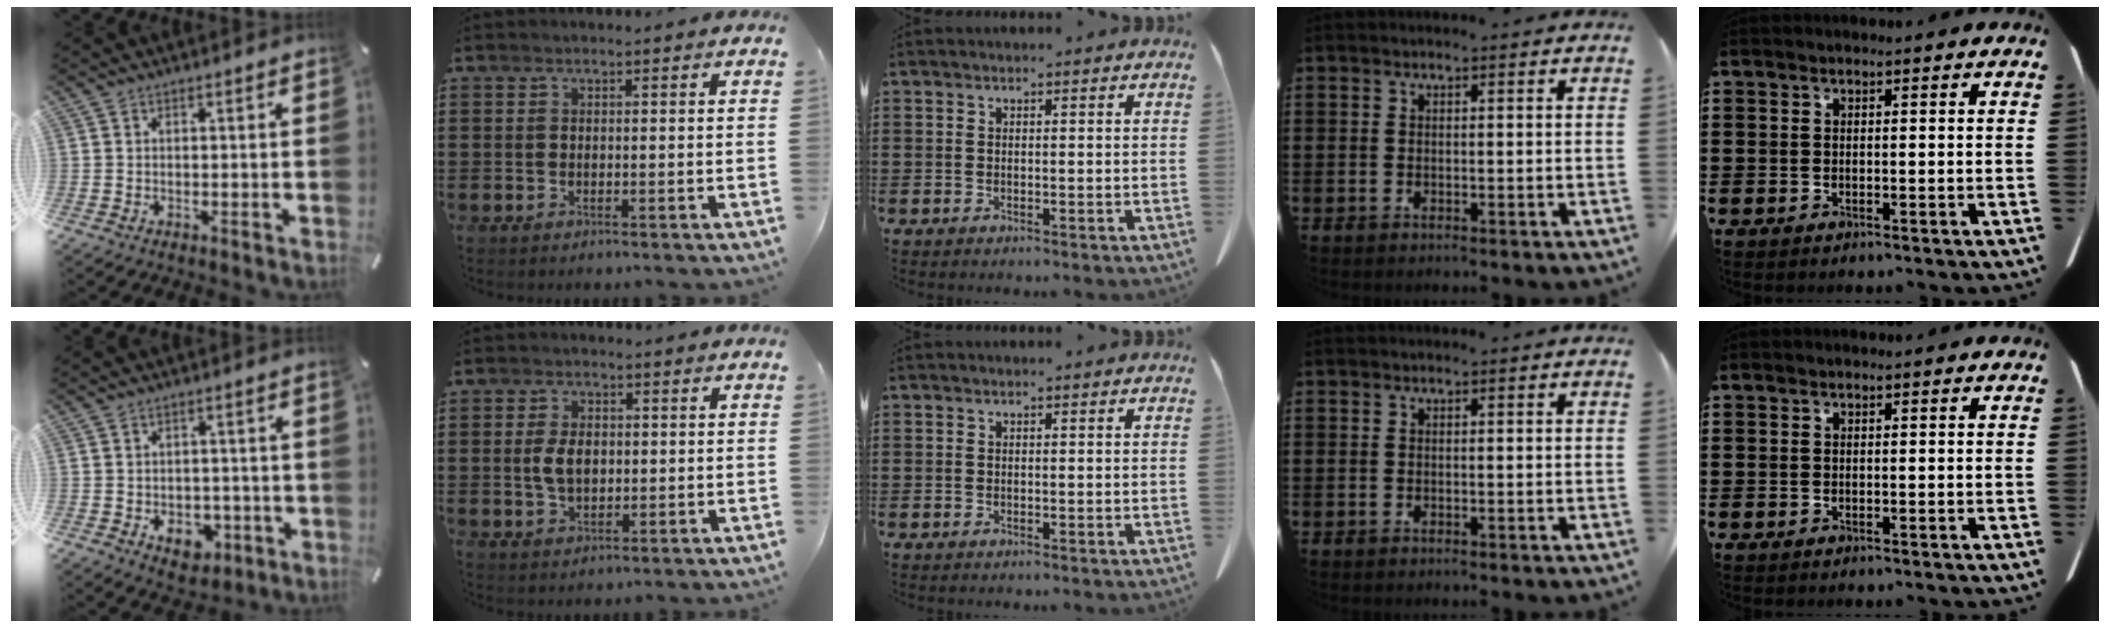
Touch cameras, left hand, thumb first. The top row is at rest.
{"thumb": {"total": 6.2, "force": [-2.0, 4.8, 3.3], "torque": [-0.042, 0.007, -0.034]}, "index": {"total": 4.3, "force": [0.2, 2.5, 3.5], "torque": [-0.077, 0.007, 0.001]}}